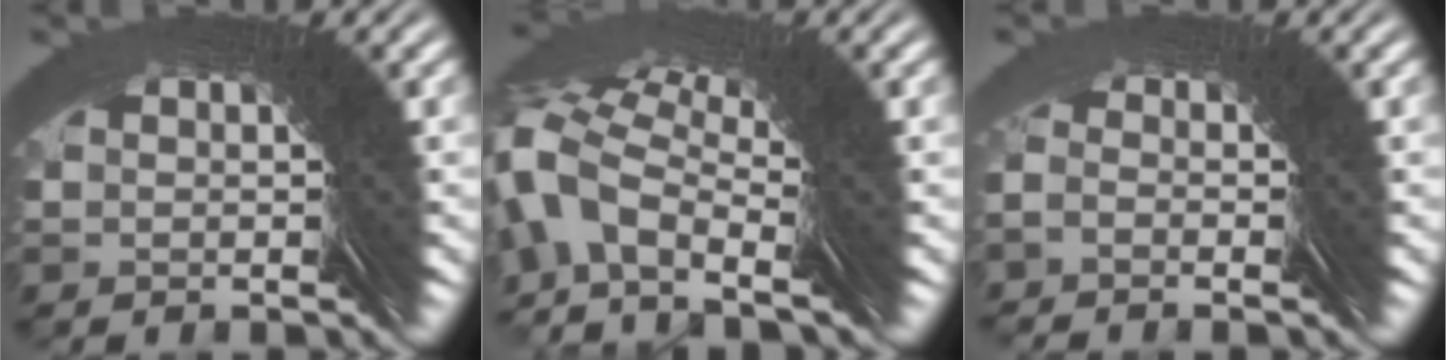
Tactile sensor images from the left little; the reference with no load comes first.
{"total": 4.2, "force": [2.2, 2.7, 2.2], "torque": [-0.044, 0.026, 0.008]}
{"total": 1.3, "force": [0.5, 1.2, 0.2], "torque": [0.002, 0.013, -0.009]}